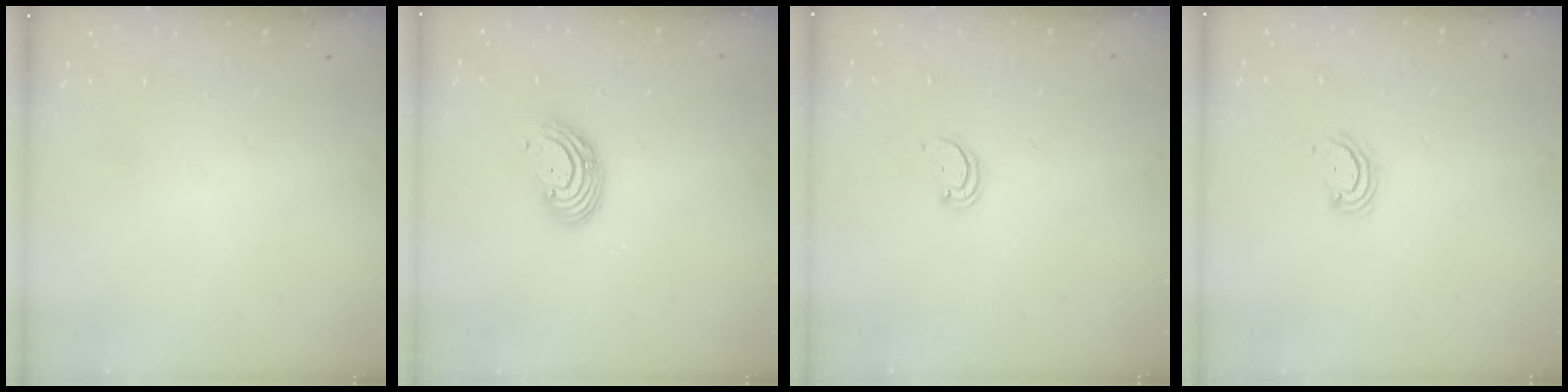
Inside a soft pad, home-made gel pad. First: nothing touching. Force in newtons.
{"total": 7.1, "press": 7.0, "slide": 1.3}
{"total": 1.5, "press": 1.5, "slide": 0.1}
{"total": 2.9, "press": 2.9, "slide": 0.3}